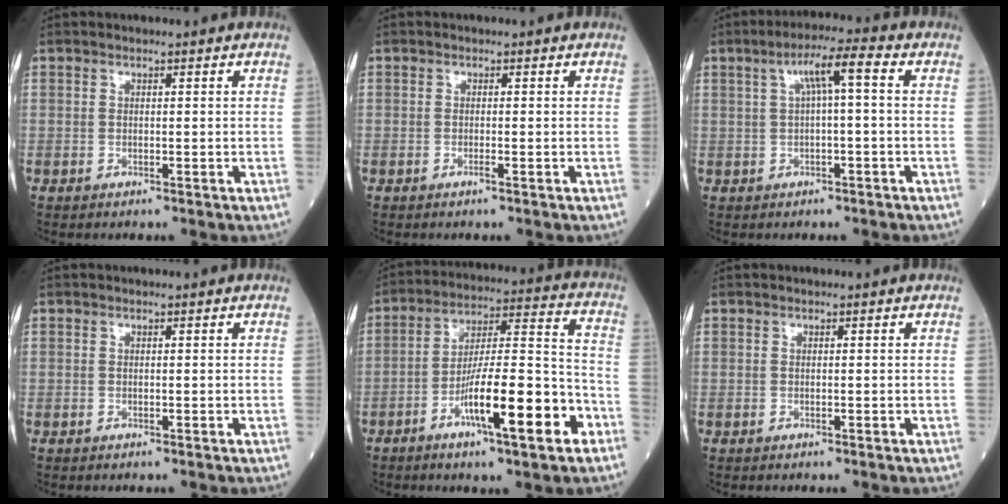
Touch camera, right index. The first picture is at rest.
{"total": 0.7, "force": [-0.4, -0.1, 0.5], "torque": [-0.012, 0.000, -0.007]}
{"total": 5.5, "force": [1.2, 0.3, 5.4], "torque": [-0.095, 0.020, 0.020]}
{"total": 0.0}
{"total": 16.2, "force": [-7.3, 1.8, 14.4], "torque": [-0.242, 0.001, -0.117]}
{"total": 0.0}